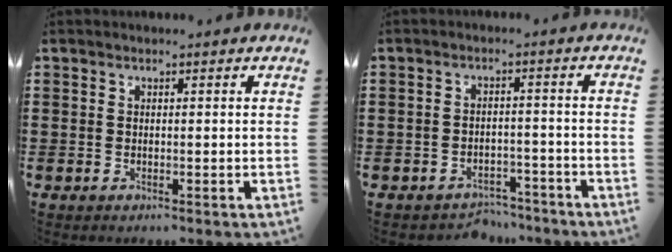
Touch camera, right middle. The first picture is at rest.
{"total": 3.2, "force": [-3.1, 0.7, -0.2], "torque": [-0.006, 0.000, -0.067]}